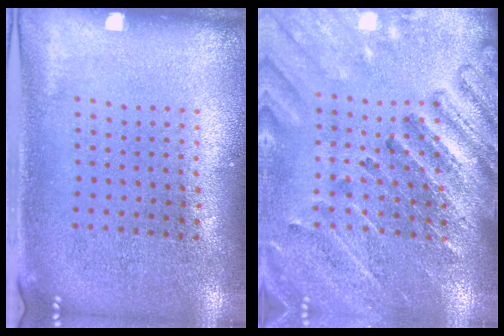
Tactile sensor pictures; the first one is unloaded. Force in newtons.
{"total": 2.7, "press": 2.6, "slide": 0.2}